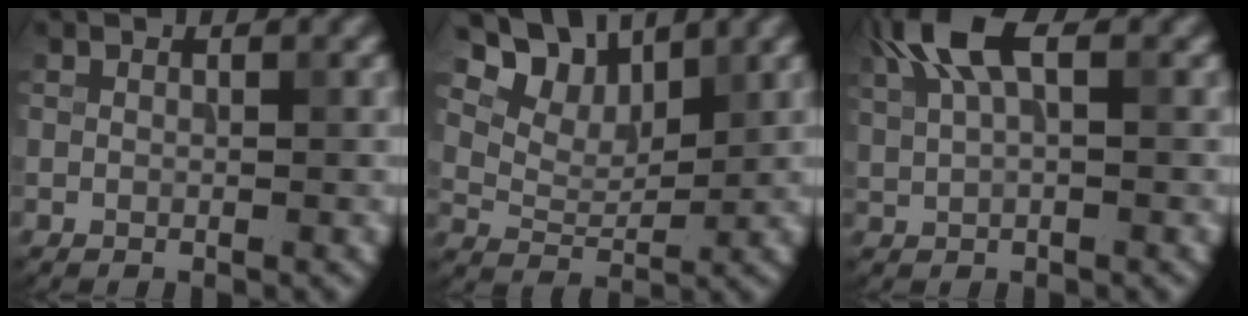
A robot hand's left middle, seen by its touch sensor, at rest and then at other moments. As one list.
[{"total": 6.4, "force": [4.7, 3.1, 3.1], "torque": [-0.061, 0.003, 0.074]}, {"total": 5.4, "force": [2.5, 2.0, 4.3], "torque": [-0.096, 0.013, 0.045]}]